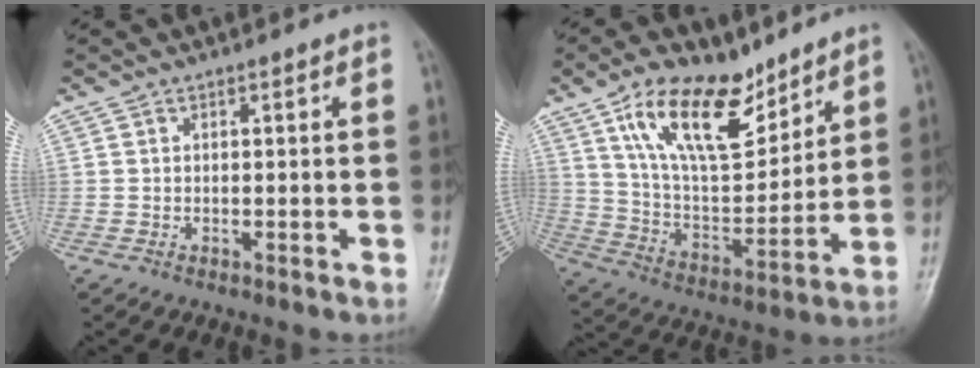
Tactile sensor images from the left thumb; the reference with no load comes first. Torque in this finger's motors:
{"motor_torque": [1.88, 1.84, 1.43, -1.34, 0.19]}